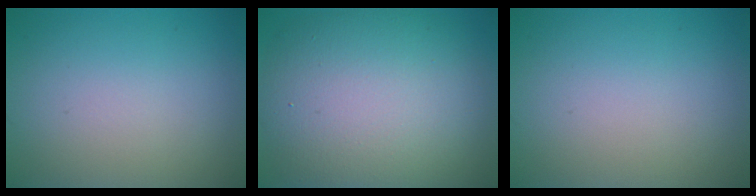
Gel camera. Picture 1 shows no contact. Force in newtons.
{"total": 12.5, "press": 12.4, "slide": 1.2}
{"total": 0.0}